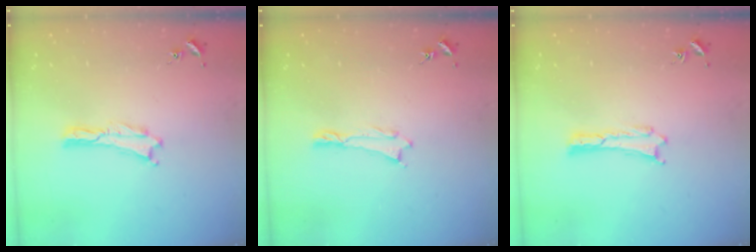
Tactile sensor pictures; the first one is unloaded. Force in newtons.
{"total": 0.5, "press": 0.5, "slide": 0.2}
{"total": 0.0}